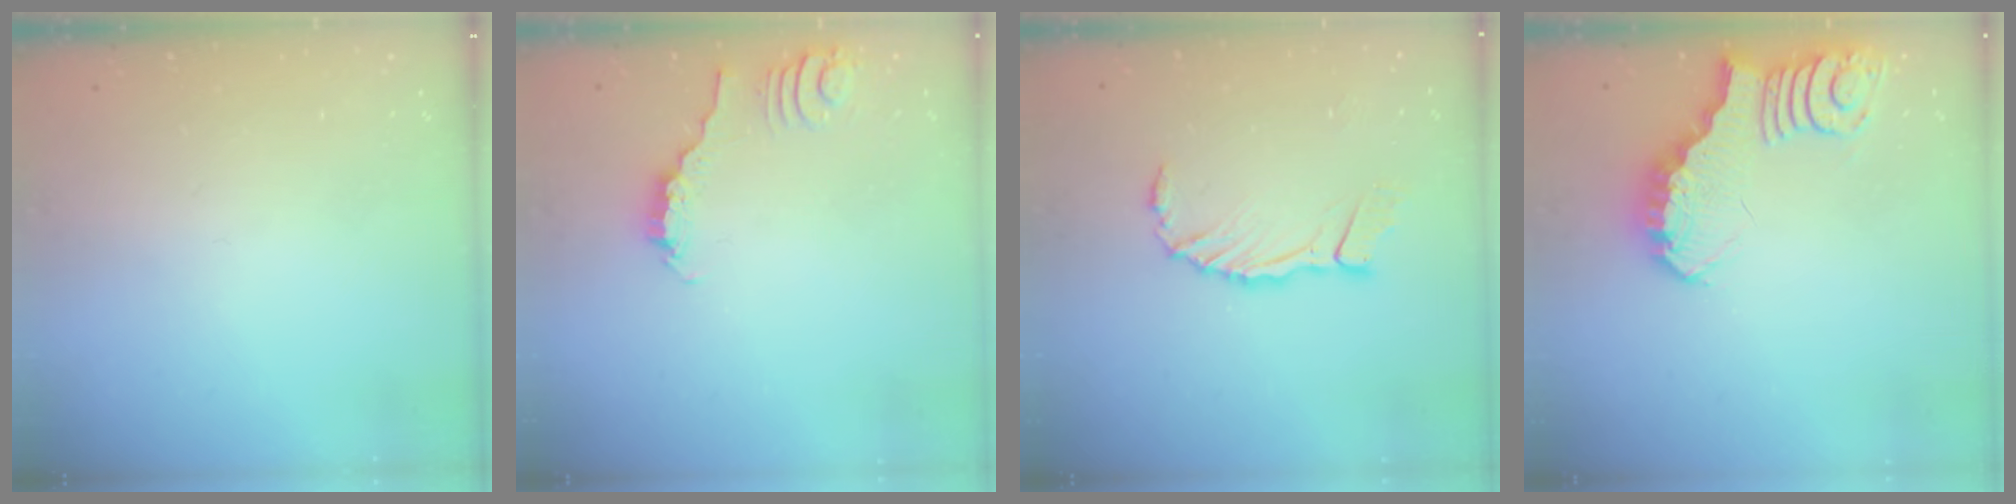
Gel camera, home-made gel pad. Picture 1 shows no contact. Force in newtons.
{"total": 2.2, "press": 2.1, "slide": 0.3}
{"total": 8.0, "press": 7.9, "slide": 0.8}
{"total": 3.5, "press": 3.4, "slide": 0.6}